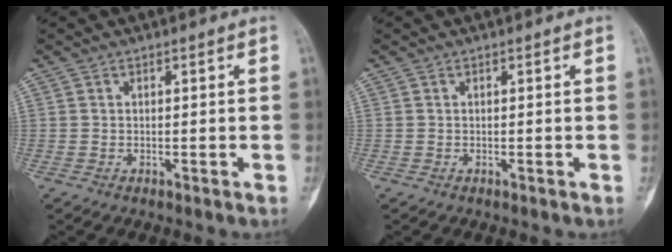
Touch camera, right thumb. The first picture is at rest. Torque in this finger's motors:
{"motor_torque": [-0.01, 0.01, 0.00, 0.00, 0.00]}